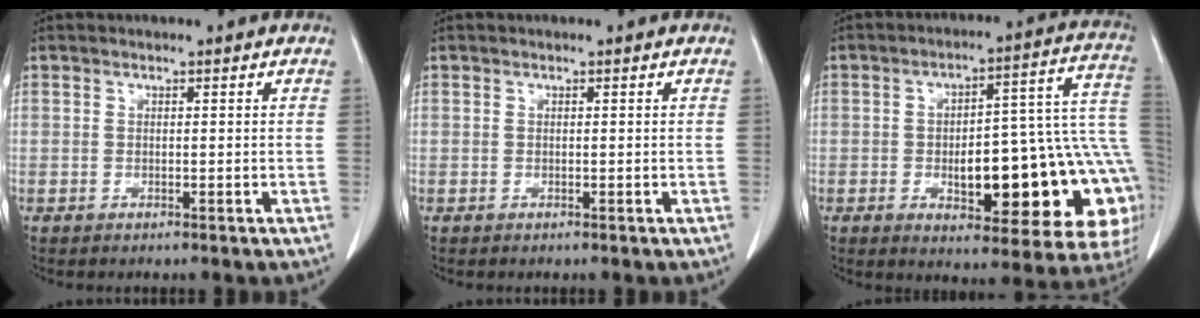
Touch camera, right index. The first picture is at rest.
{"total": 0.0}
{"total": 22.4, "force": [-4.3, 6.7, 21.0], "torque": [-0.186, 0.039, -0.037]}